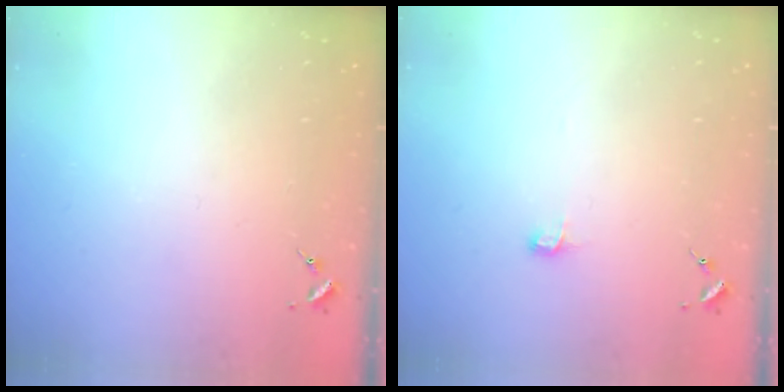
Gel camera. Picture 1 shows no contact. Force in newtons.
{"total": 3.9, "press": 3.9, "slide": 0.4}